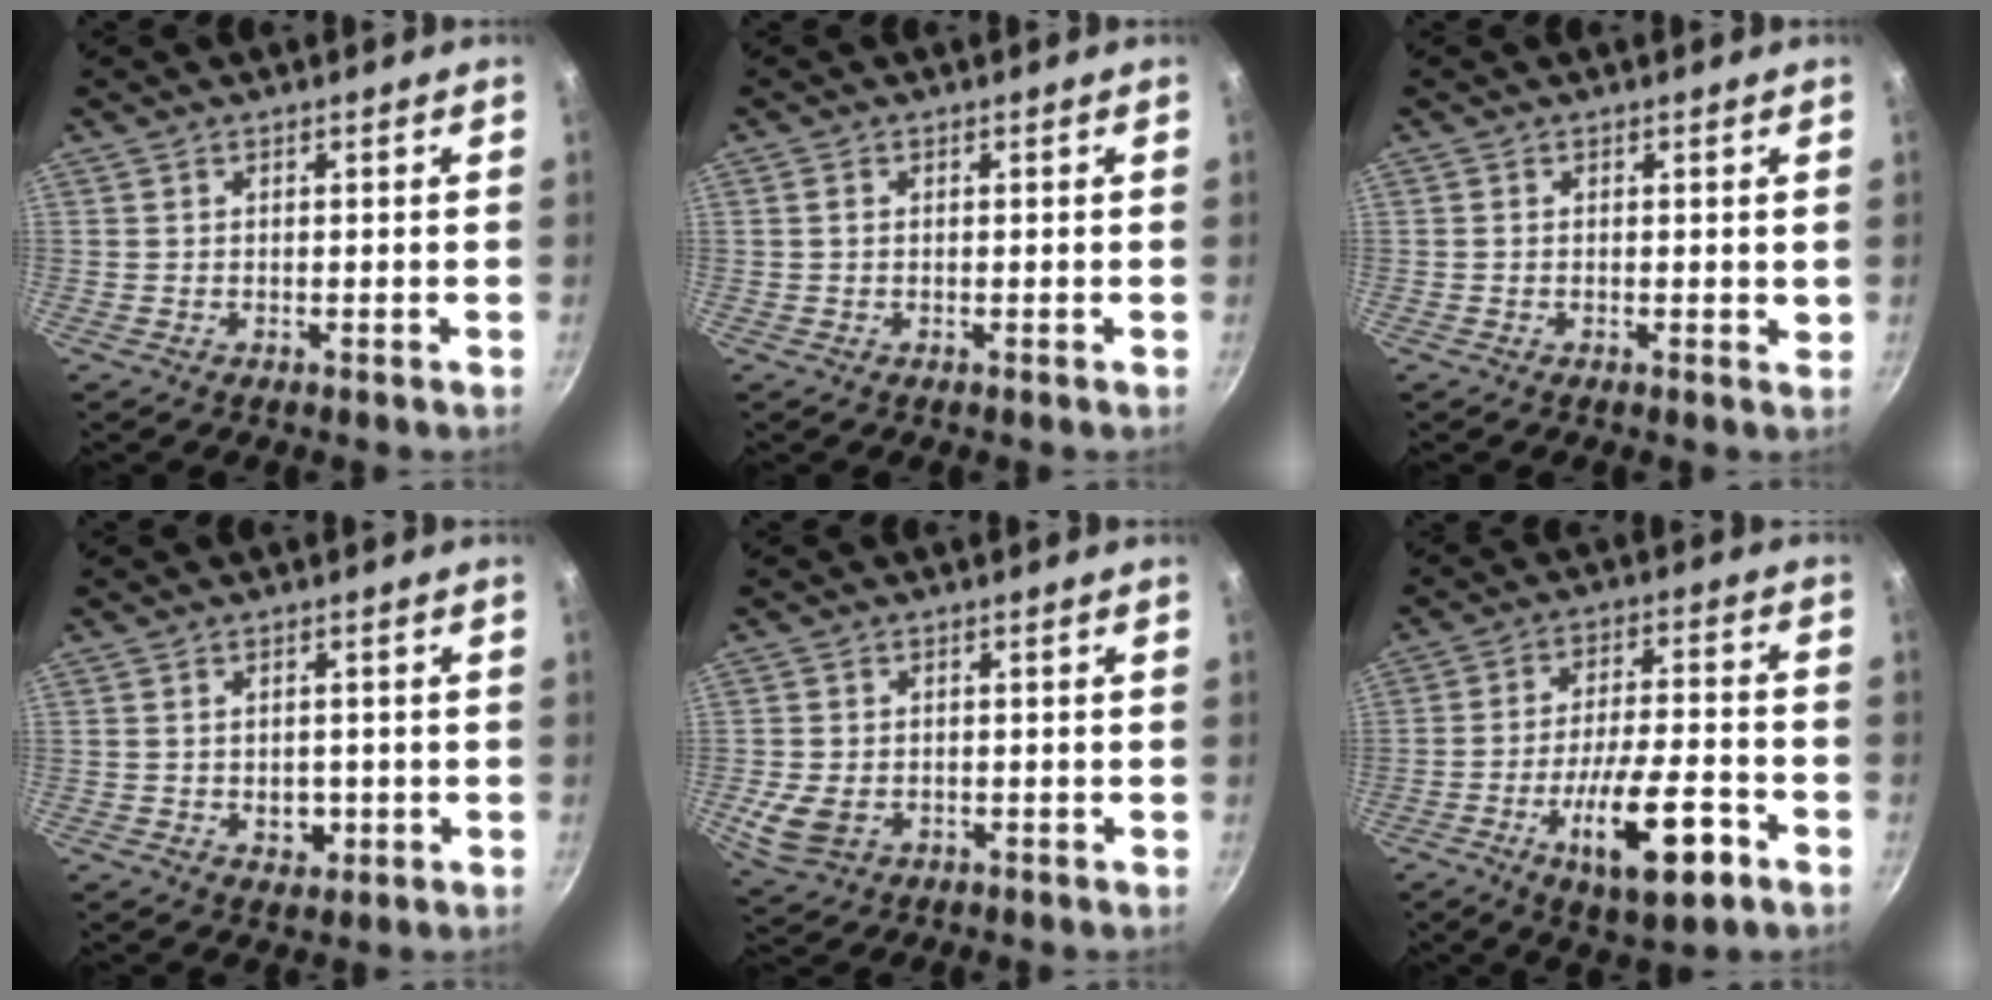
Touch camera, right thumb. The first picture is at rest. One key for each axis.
{"total": 1.0, "fx": 0.2, "fy": 0.8, "fz": 0.6, "tx": -0.011, "ty": 0.003, "tz": 0.002}
{"total": 1.2, "fx": 0.2, "fy": 0.7, "fz": 0.9, "tx": -0.012, "ty": 0.000, "tz": -0.001}
{"total": 3.8, "fx": -0.7, "fy": 2.9, "fz": 2.4, "tx": -0.023, "ty": 0.002, "tz": -0.006}
{"total": 6.4, "fx": -1.5, "fy": 4.8, "fz": 4.0, "tx": -0.083, "ty": 0.000, "tz": -0.019}
{"total": 15.9, "fx": -7.0, "fy": 5.2, "fz": 13.3, "tx": -0.214, "ty": 0.030, "tz": -0.111}